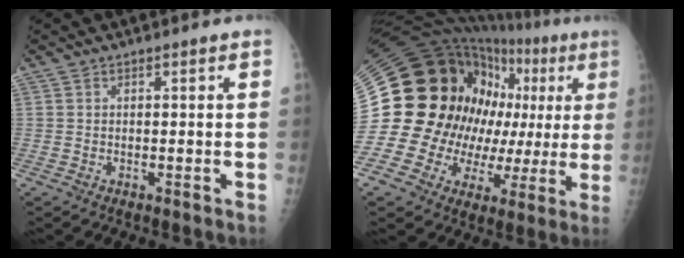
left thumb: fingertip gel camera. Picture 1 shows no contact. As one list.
[{"total": 34.7, "force": [4.6, 21.5, 26.9], "torque": [-0.434, 0.065, 0.090]}]